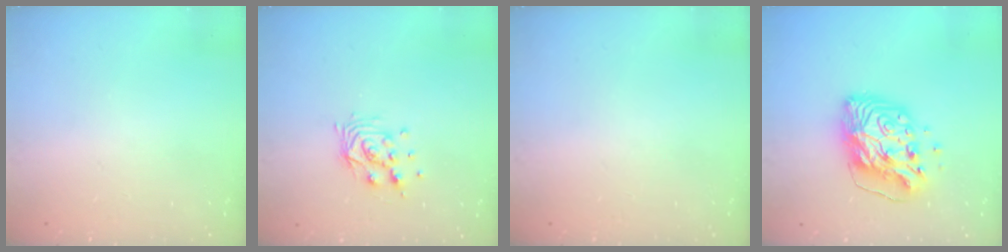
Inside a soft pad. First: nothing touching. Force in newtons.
{"total": 9.5, "press": 9.4, "slide": 0.8}
{"total": 0.0}
{"total": 14.5, "press": 14.4, "slide": 1.8}